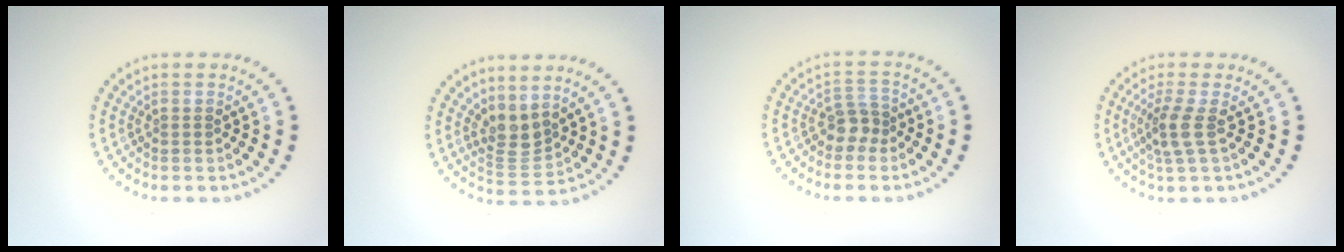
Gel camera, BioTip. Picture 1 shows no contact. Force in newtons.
{"total": 2.7, "press": 2.0, "slide": 1.7}
{"total": 2.1, "press": 1.7, "slide": 1.3}
{"total": 2.4, "press": 1.9, "slide": 1.6}